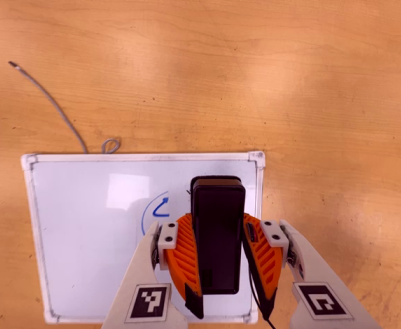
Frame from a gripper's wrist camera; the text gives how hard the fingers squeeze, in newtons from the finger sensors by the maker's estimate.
{"total": 6.3, "left": 4.9, "right": 7.8}